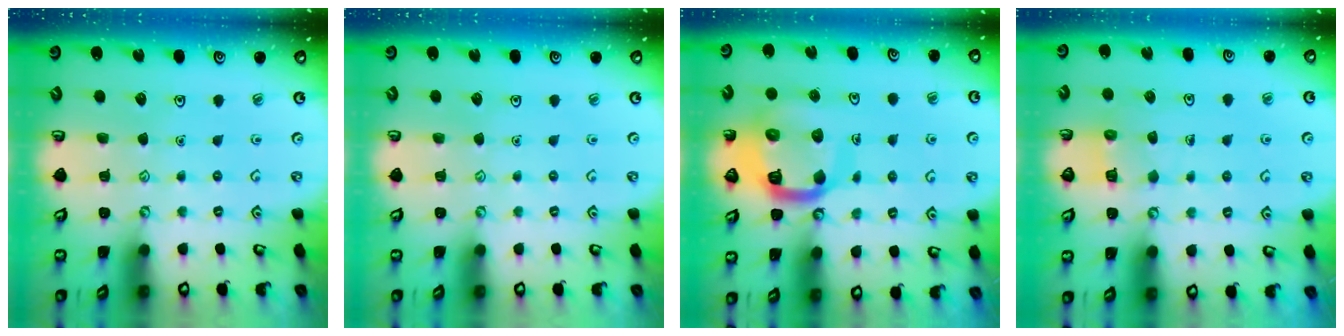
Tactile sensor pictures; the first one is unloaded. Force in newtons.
{"total": 0.0}
{"total": 12.7, "press": 12.6, "slide": 1.3}
{"total": 5.1, "press": 5.1, "slide": 0.5}